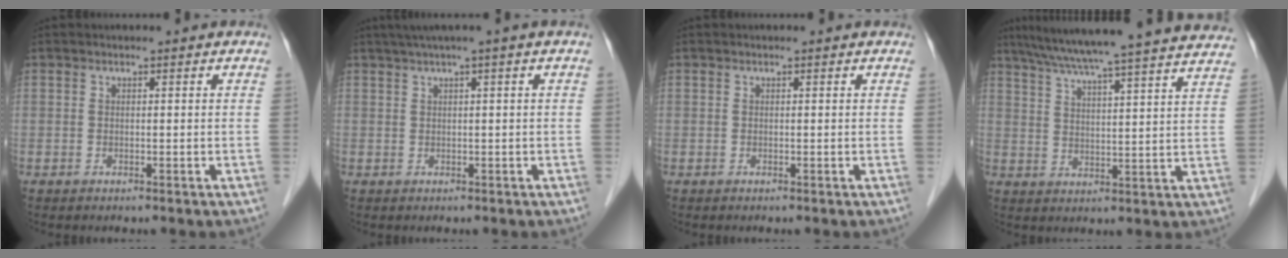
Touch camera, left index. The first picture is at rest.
{"total": 2.3, "force": [1.2, -0.4, 2.0], "torque": [-0.040, 0.014, 0.026]}
{"total": 0.0}
{"total": 26.6, "force": [24.0, 0.0, 11.4], "torque": [-0.186, -0.009, 0.309]}